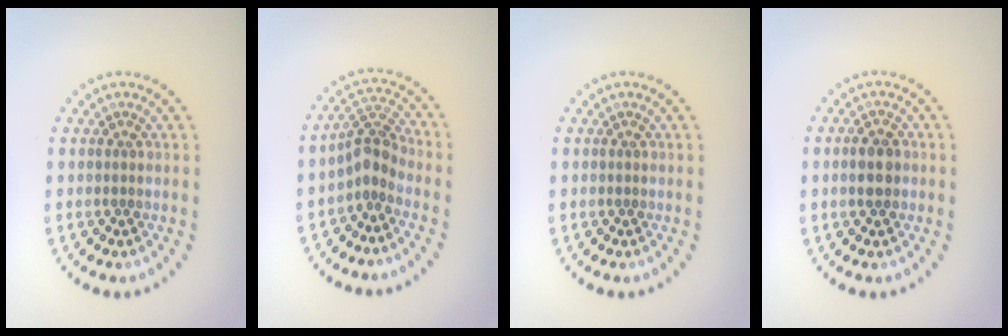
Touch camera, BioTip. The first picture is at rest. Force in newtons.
{"total": 2.7, "press": 2.1, "slide": 1.7}
{"total": 0.0}
{"total": 2.1, "press": 2.1, "slide": 0.3}